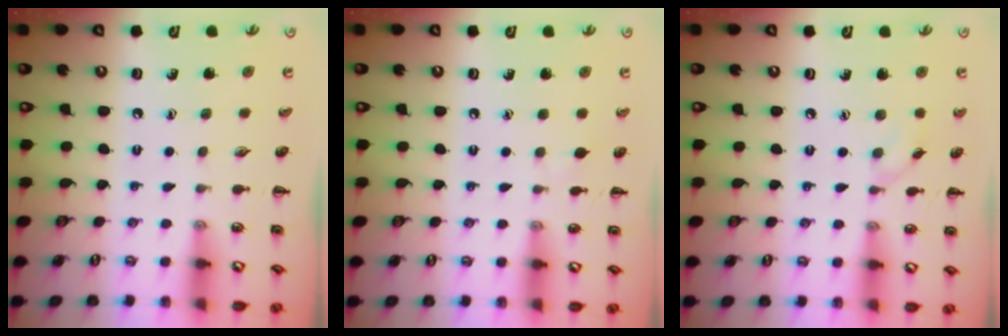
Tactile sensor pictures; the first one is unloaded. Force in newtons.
{"total": 3.0, "press": 2.7, "slide": 1.2}
{"total": 3.1, "press": 2.8, "slide": 1.2}